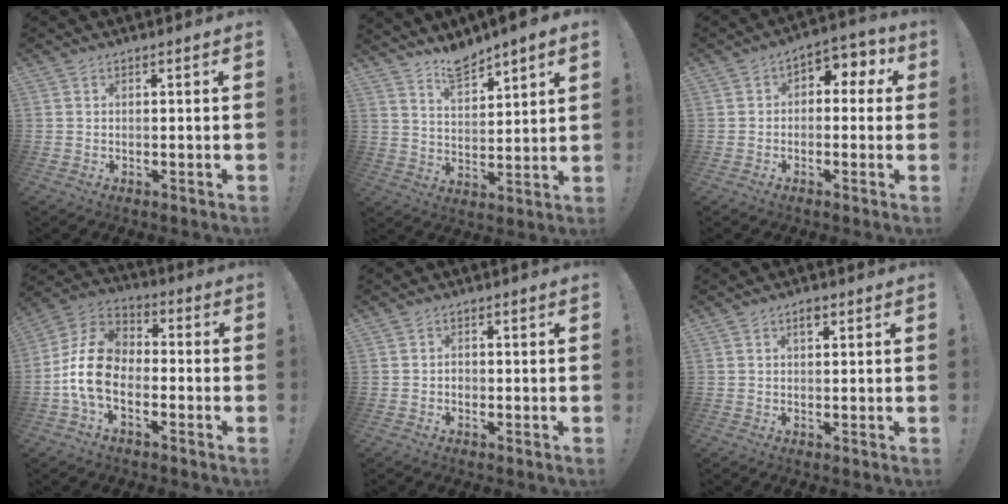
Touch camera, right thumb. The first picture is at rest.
{"total": 7.6, "force": [6.7, 1.7, 3.1], "torque": [-0.054, -0.045, 0.121]}
{"total": 4.6, "force": [-0.5, 3.8, 2.5], "torque": [-0.025, 0.011, -0.009]}
{"total": 13.9, "force": [-4.0, 9.6, 9.2], "torque": [-0.177, 0.038, -0.064]}
{"total": 1.3, "force": [-0.8, 1.0, 0.3], "torque": [-0.007, 0.006, -0.014]}
{"total": 2.4, "force": [1.1, 1.3, 1.7], "torque": [-0.016, -0.004, 0.015]}